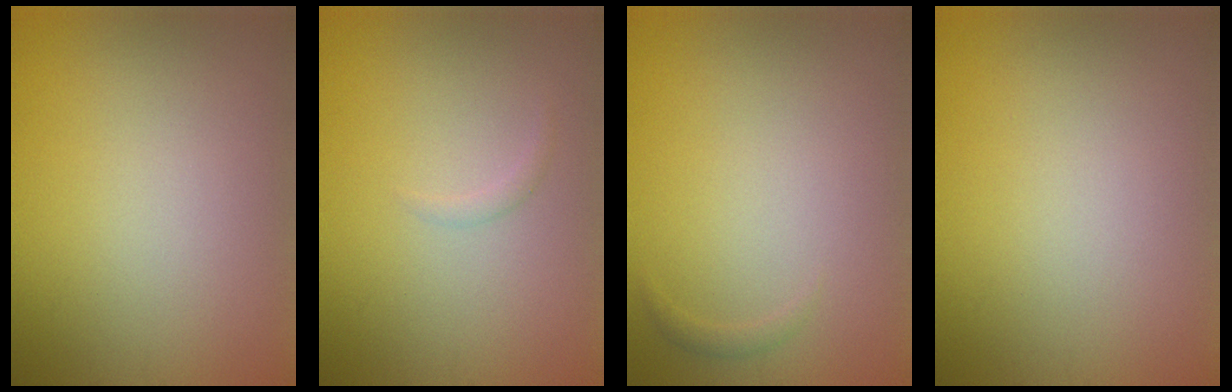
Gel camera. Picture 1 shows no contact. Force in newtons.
{"total": 0.6, "press": 0.6, "slide": 0.1}
{"total": 0.5, "press": 0.5, "slide": 0.0}
{"total": 0.0}